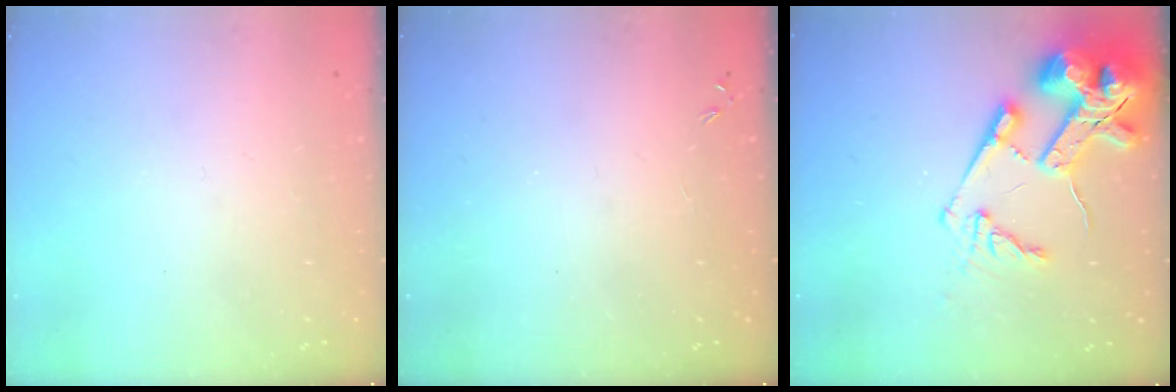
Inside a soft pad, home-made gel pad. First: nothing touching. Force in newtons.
{"total": 0.0}
{"total": 18.5, "press": 18.3, "slide": 2.3}